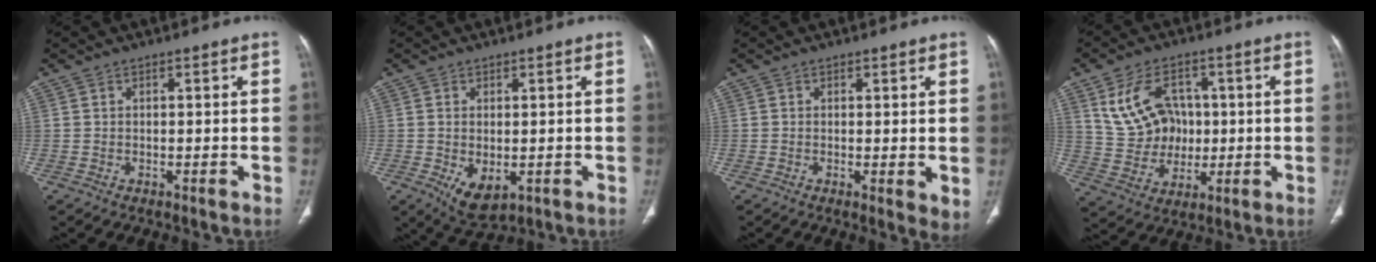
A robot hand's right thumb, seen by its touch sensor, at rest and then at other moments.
{"total": 6.3, "force": [-1.5, 3.5, 5.0], "torque": [-0.084, -0.010, -0.010]}
{"total": 3.4, "force": [0.0, 1.1, 3.2], "torque": [-0.046, -0.013, -0.002]}
{"total": 12.0, "force": [2.8, 9.7, 6.6], "torque": [-0.084, 0.003, 0.063]}